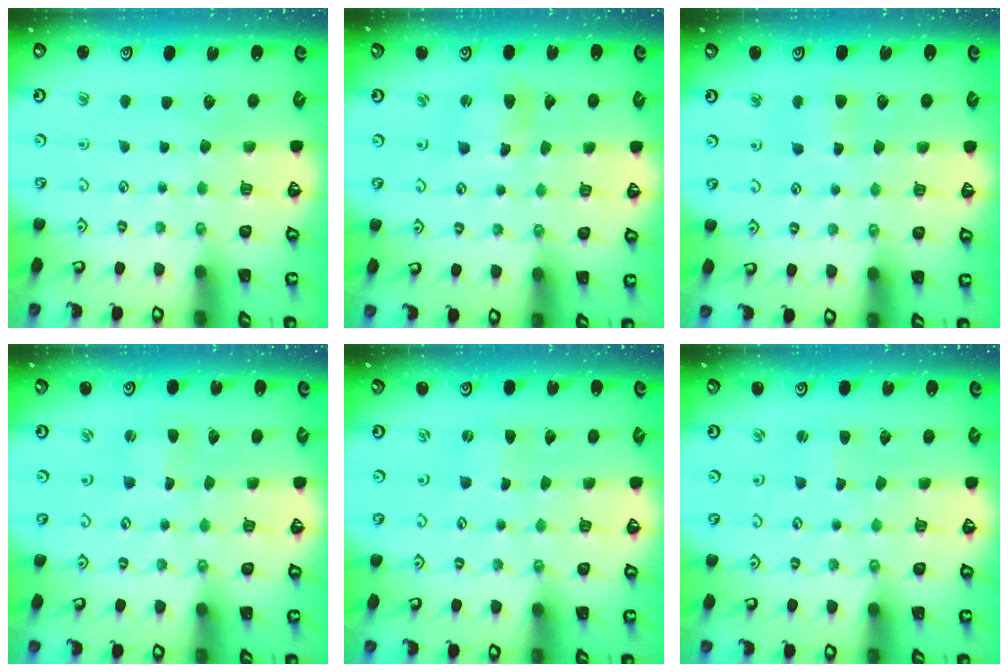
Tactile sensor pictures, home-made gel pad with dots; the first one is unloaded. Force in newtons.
{"total": 4.8, "press": 4.7, "slide": 0.6}
{"total": 3.5, "press": 3.4, "slide": 0.6}
{"total": 0.7, "press": 0.7, "slide": 0.1}
{"total": 0.0}
{"total": 1.6, "press": 1.6, "slide": 0.1}